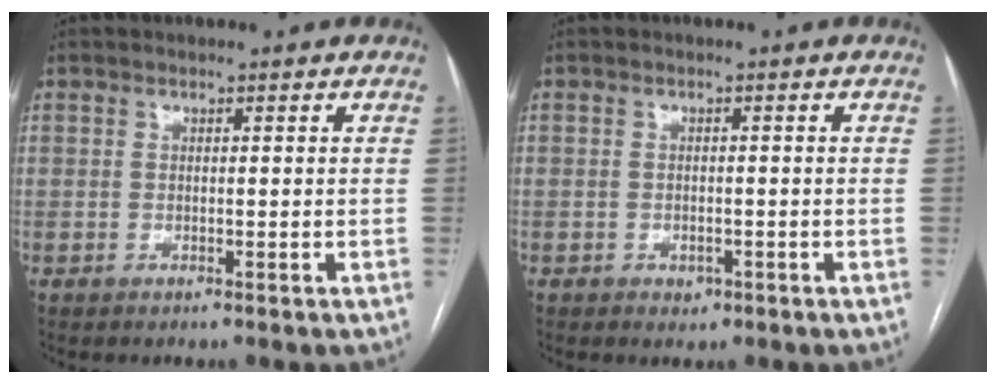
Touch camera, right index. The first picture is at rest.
{"total": 1.5, "force": [-0.8, 1.2, 0.6], "torque": [-0.009, 0.003, -0.005]}